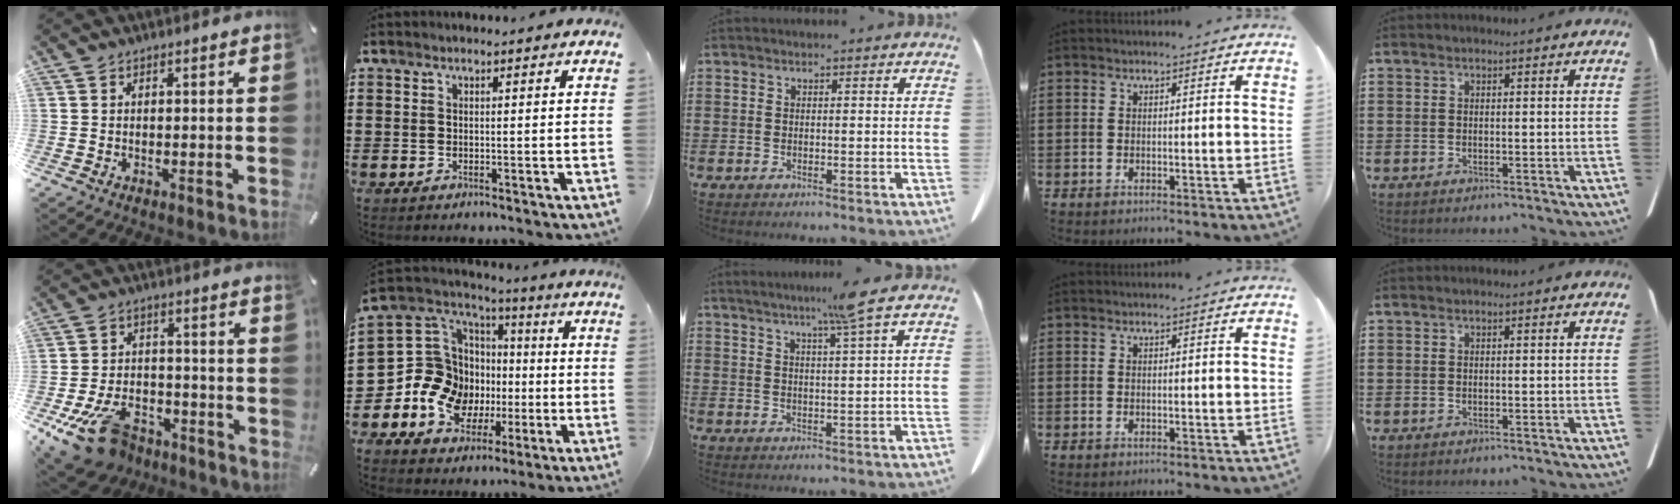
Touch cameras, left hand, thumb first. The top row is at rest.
{"thumb": {"total": 15.3, "force": [-9.5, 8.6, 8.5], "torque": [-0.151, 0.066, -0.157]}, "index": {"total": 12.1, "force": [-2.6, 11.1, 4.1], "torque": [-0.130, -0.011, -0.042]}, "middle": {"total": 5.9, "force": [4.2, -1.0, 4.0], "torque": [-0.086, -0.002, 0.073]}}